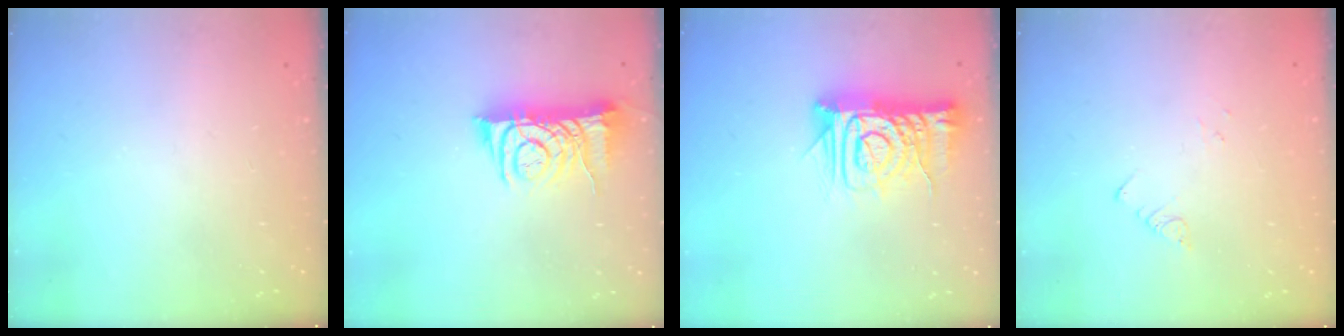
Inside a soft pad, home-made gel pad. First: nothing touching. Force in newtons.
{"total": 8.8, "press": 8.8, "slide": 0.6}
{"total": 13.2, "press": 13.1, "slide": 1.6}
{"total": 1.9, "press": 1.9, "slide": 0.2}